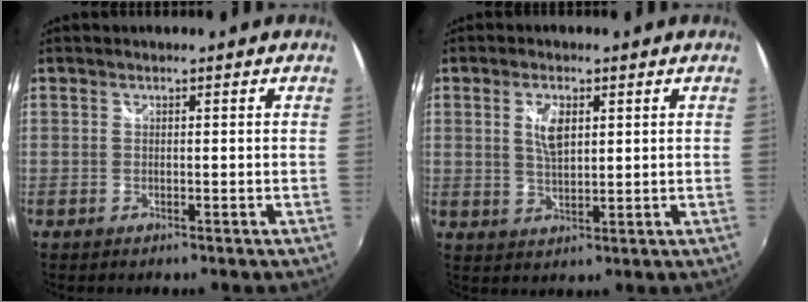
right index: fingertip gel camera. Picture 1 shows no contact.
{"total": 4.9, "force": [1.5, 2.4, 4.0], "torque": [-0.072, 0.002, 0.029]}